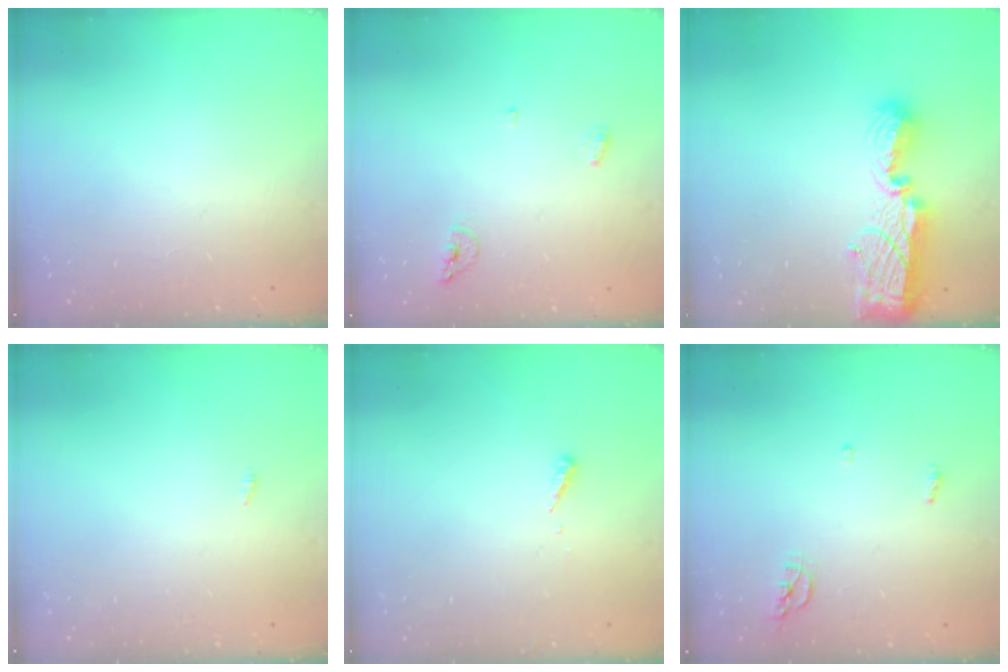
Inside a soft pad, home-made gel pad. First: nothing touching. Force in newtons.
{"total": 6.2, "press": 6.1, "slide": 1.1}
{"total": 14.1, "press": 14.1, "slide": 0.7}
{"total": 6.7, "press": 1.4, "slide": 6.6}
{"total": 3.5, "press": 3.5, "slide": 0.2}
{"total": 7.2, "press": 5.3, "slide": 4.9}